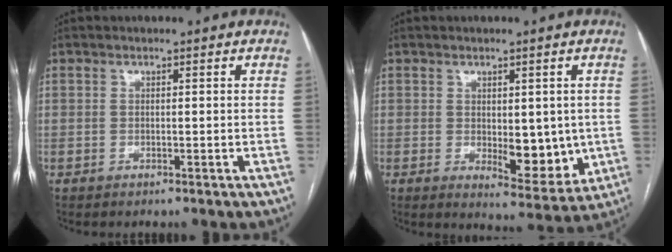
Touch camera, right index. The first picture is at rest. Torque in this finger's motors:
{"motor_torque": [0.29, 0.48, 0.09, 0.04]}